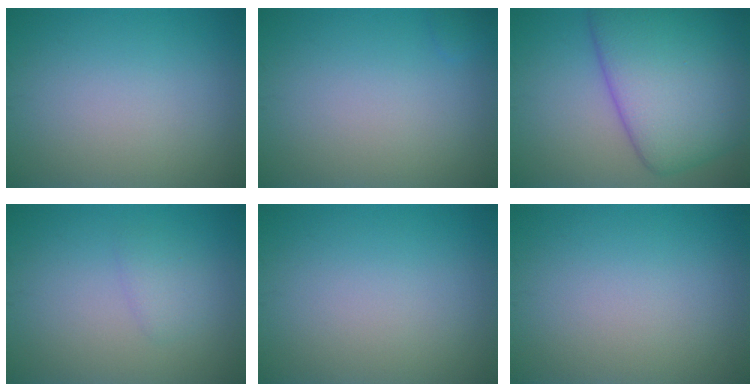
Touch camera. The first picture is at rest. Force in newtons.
{"total": 0.9, "press": 0.9, "slide": 0.2}
{"total": 11.3, "press": 11.3, "slide": 0.4}
{"total": 1.3, "press": 1.3, "slide": 0.1}
{"total": 0.0}
{"total": 0.0}